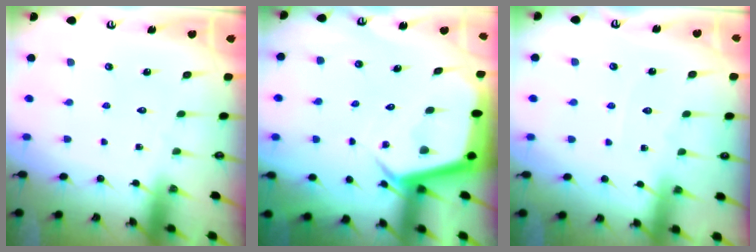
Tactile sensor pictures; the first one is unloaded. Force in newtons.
{"total": 5.5, "press": 5.5, "slide": 0.3}
{"total": 3.5, "press": 3.5, "slide": 0.2}